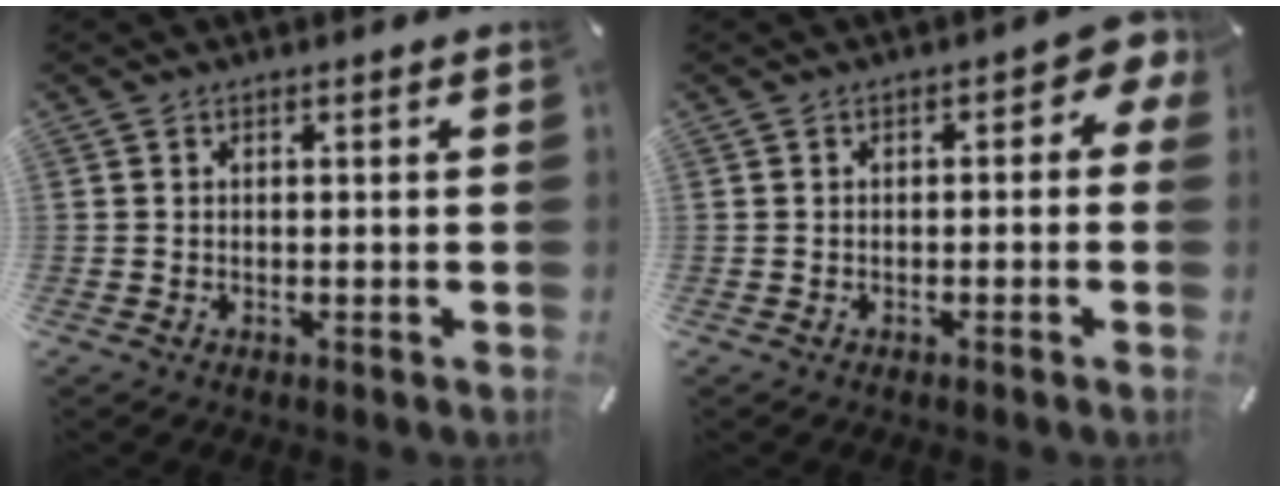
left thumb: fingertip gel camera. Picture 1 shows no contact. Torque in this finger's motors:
{"motor_torque": [0.61, 0.10, 0.38, 0.19, 0.01]}